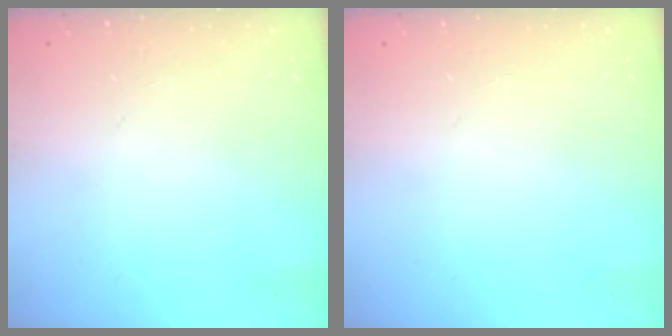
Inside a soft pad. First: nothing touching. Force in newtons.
{"total": 0.0}